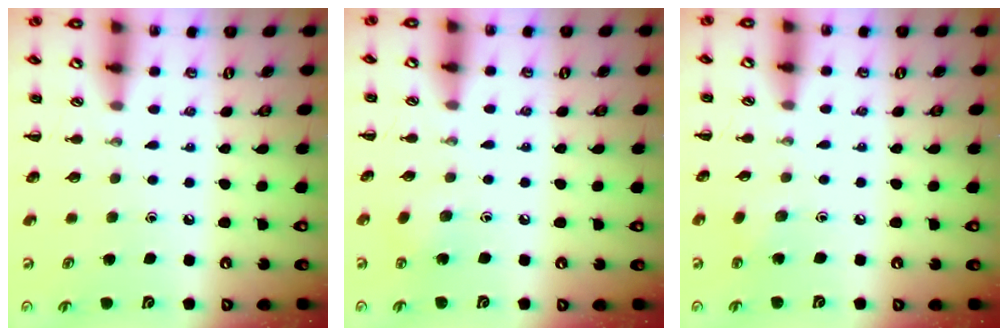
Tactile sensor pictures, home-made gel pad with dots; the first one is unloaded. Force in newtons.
{"total": 3.7, "press": 3.5, "slide": 1.1}
{"total": 2.6, "press": 2.5, "slide": 0.9}